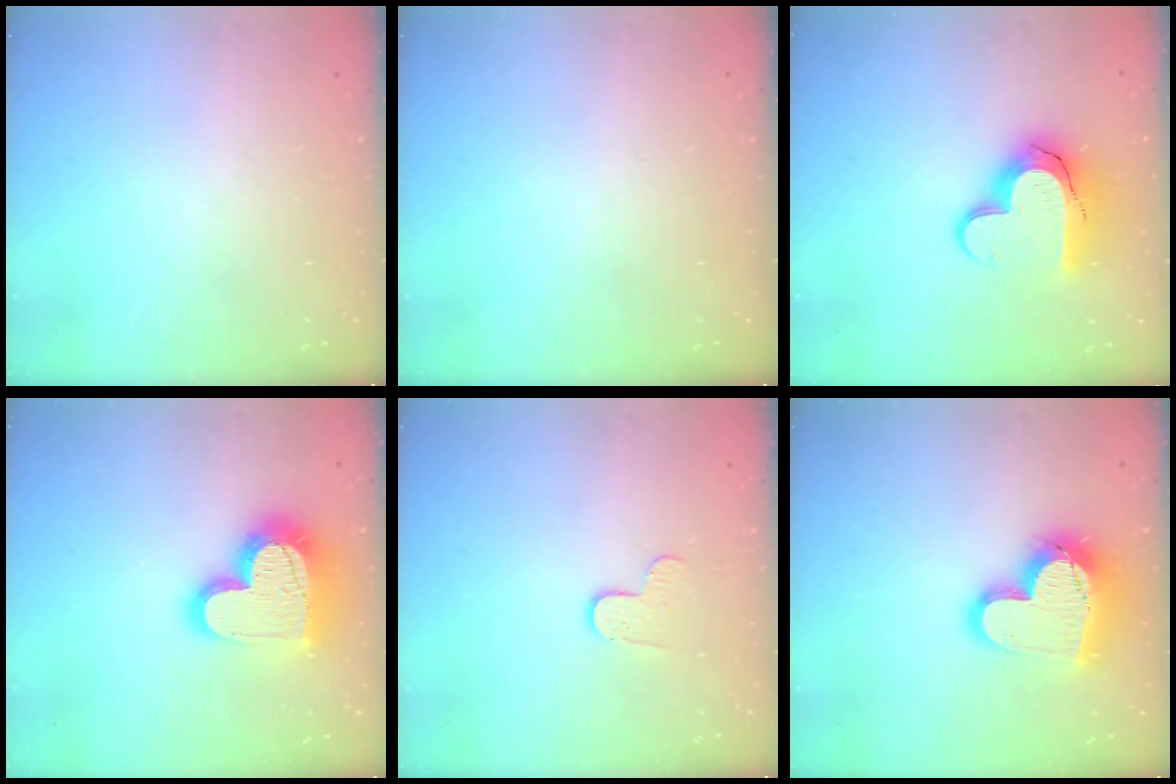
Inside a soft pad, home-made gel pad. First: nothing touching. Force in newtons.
{"total": 0.0}
{"total": 15.2, "press": 15.1, "slide": 1.1}
{"total": 21.1, "press": 21.0, "slide": 1.9}
{"total": 5.5, "press": 5.5, "slide": 0.5}
{"total": 17.4, "press": 17.4, "slide": 1.3}